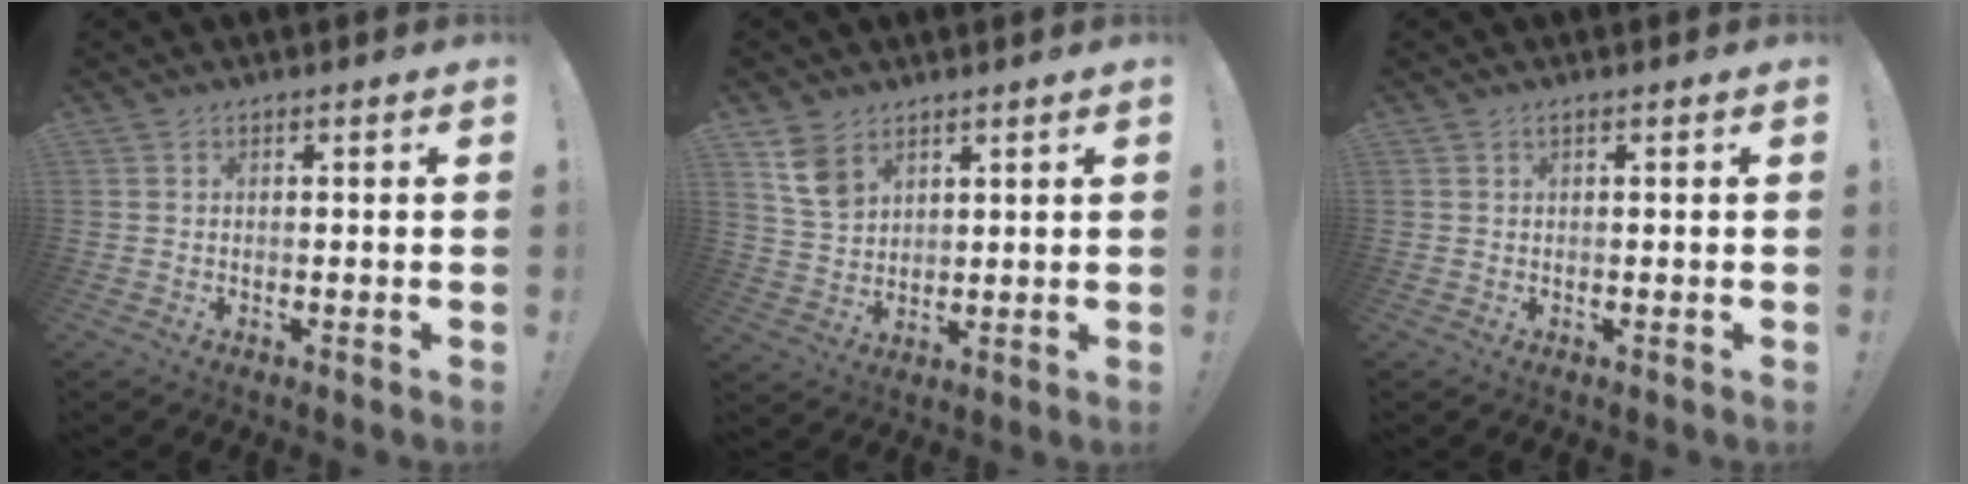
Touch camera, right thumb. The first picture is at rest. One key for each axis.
{"total": 8.4, "fx": 5.2, "fy": 5.4, "fz": 3.7, "tx": -0.054, "ty": -0.020, "tz": 0.105}
{"total": 0.6, "fx": 0.4, "fy": 0.1, "fz": 0.4, "tx": -0.014, "ty": 0.003, "tz": 0.007}